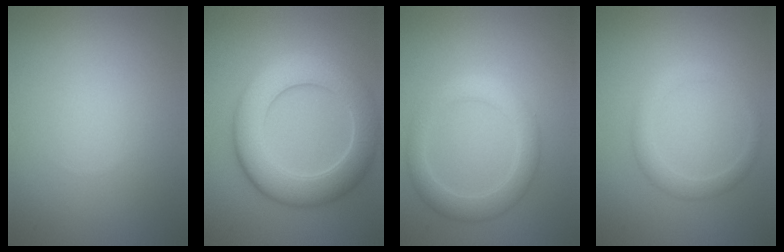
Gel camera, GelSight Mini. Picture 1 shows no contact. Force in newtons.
{"total": 7.7, "press": 7.7, "slide": 0.4}
{"total": 3.4, "press": 3.4, "slide": 0.2}
{"total": 2.0, "press": 2.0, "slide": 0.1}